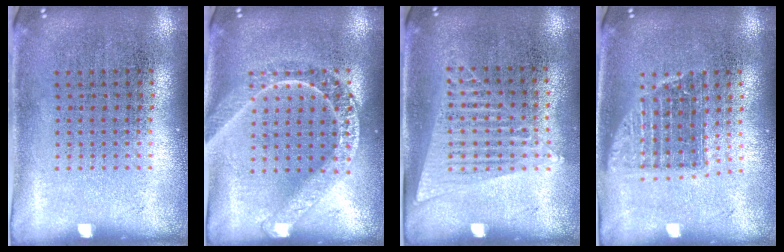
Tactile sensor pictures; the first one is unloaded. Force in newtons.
{"total": 1.6, "press": 1.6, "slide": 0.1}
{"total": 1.3, "press": 1.2, "slide": 0.6}
{"total": 1.4, "press": 1.2, "slide": 0.8}